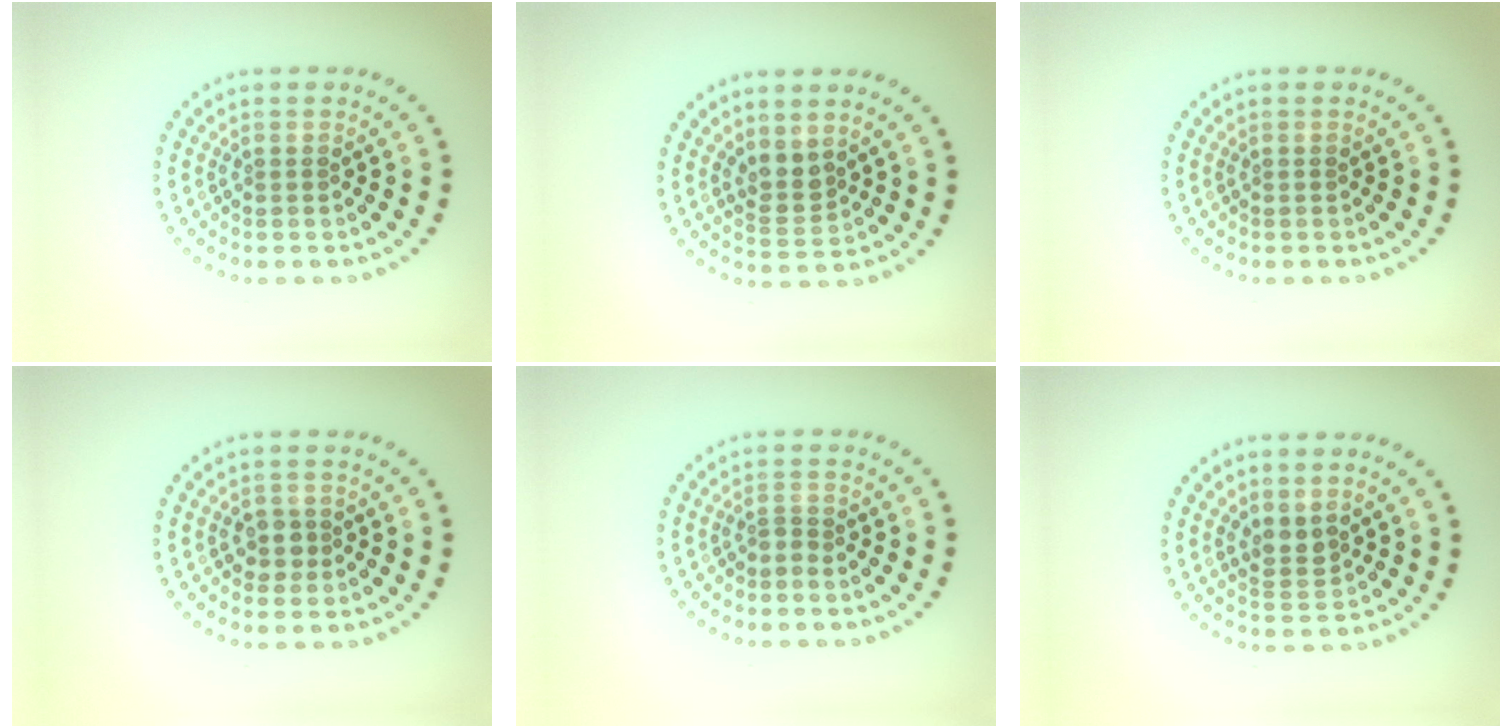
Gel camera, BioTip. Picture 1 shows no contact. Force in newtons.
{"total": 2.3, "press": 1.9, "slide": 1.2}
{"total": 0.0}
{"total": 1.8, "press": 1.6, "slide": 0.8}
{"total": 0.8, "press": 0.4, "slide": 0.7}
{"total": 2.0, "press": 1.8, "slide": 1.0}